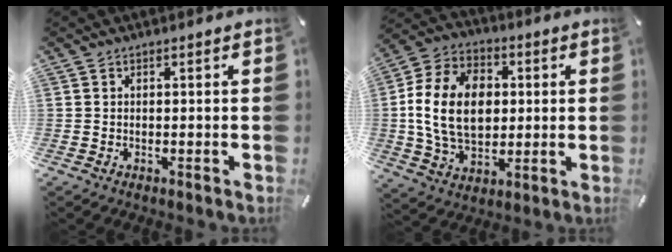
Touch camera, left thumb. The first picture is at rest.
{"total": 17.0, "force": [0.7, 12.4, 11.6], "torque": [-0.255, 0.012, 0.010]}